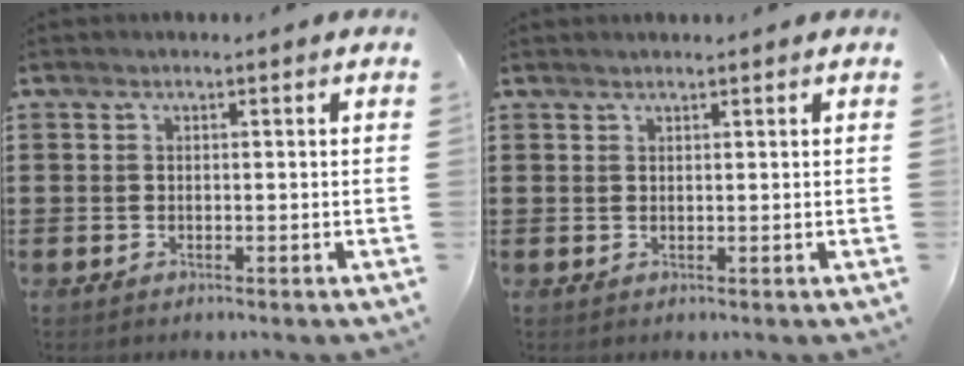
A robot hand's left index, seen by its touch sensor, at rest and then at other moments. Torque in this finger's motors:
{"motor_torque": [2.14, 0.00, -0.09, -0.04]}